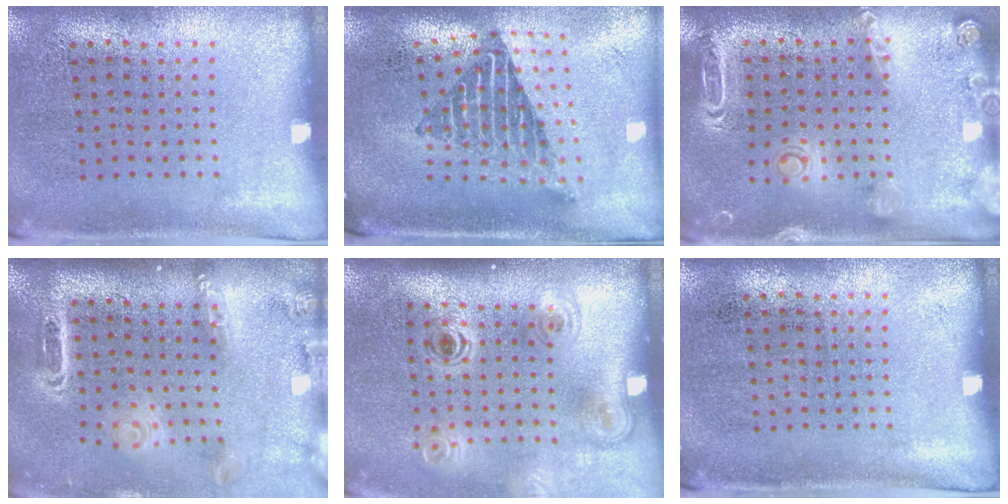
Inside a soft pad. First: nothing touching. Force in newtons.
{"total": 2.1, "press": 1.6, "slide": 1.4}
{"total": 2.0, "press": 1.9, "slide": 0.5}
{"total": 2.6, "press": 1.9, "slide": 1.8}
{"total": 2.1, "press": 1.4, "slide": 1.5}
{"total": 0.0}